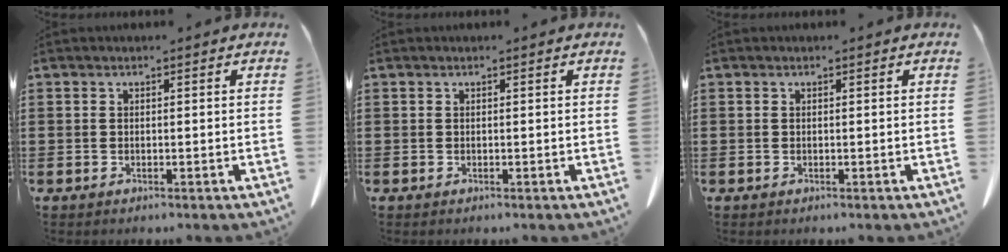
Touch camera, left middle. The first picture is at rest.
{"total": 0.0}
{"total": 0.0}